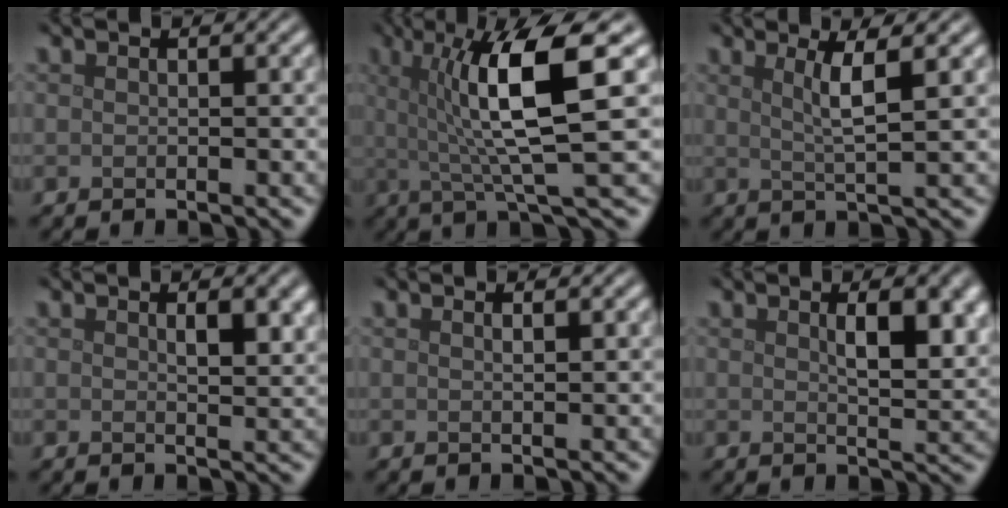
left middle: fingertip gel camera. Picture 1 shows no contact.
{"total": 9.2, "force": [1.6, 1.8, 8.8], "torque": [-0.129, 0.001, 0.026]}
{"total": 3.3, "force": [1.2, 0.5, 3.1], "torque": [-0.050, 0.001, 0.021]}
{"total": 2.6, "force": [1.0, 0.9, 2.2], "torque": [-0.029, -0.004, 0.020]}
{"total": 0.8, "force": [0.4, 0.2, 0.6], "torque": [-0.004, 0.003, 0.005]}
{"total": 4.9, "force": [1.6, 1.7, 4.3], "torque": [-0.063, 0.000, 0.029]}